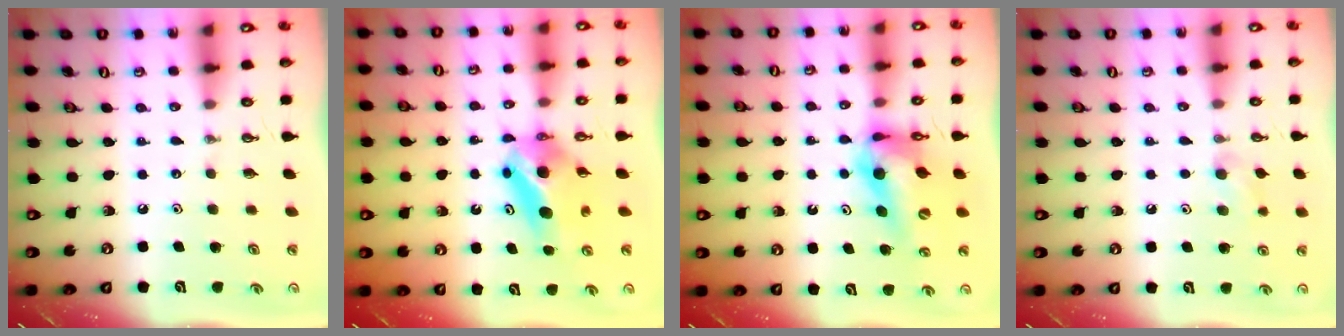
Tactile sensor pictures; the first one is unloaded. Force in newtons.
{"total": 6.5, "press": 6.2, "slide": 2.0}
{"total": 12.9, "press": 12.8, "slide": 1.1}
{"total": 6.9, "press": 6.8, "slide": 1.2}